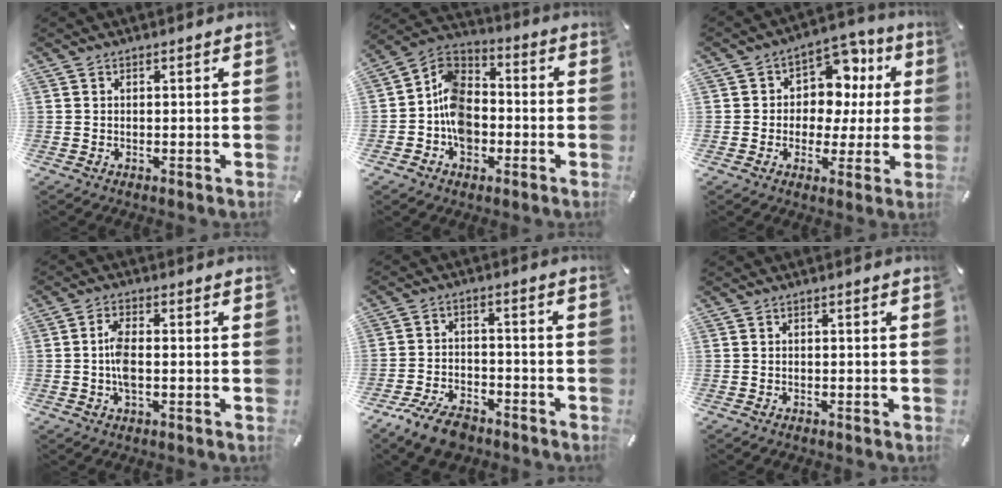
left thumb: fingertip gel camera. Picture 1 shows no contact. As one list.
[{"total": 11.7, "force": [-3.7, 9.4, 5.9], "torque": [-0.132, 0.032, -0.069]}, {"total": 10.2, "force": [3.1, 8.6, 4.5], "torque": [-0.065, -0.017, 0.057]}, {"total": 5.2, "force": [-0.7, 2.2, 4.7], "torque": [-0.102, 0.000, -0.018]}, {"total": 9.2, "force": [-7.0, 4.1, 4.3], "torque": [-0.077, 0.040, -0.130]}, {"total": 1.0, "force": [-0.8, 0.4, 0.4], "torque": [-0.008, 0.001, -0.016]}]